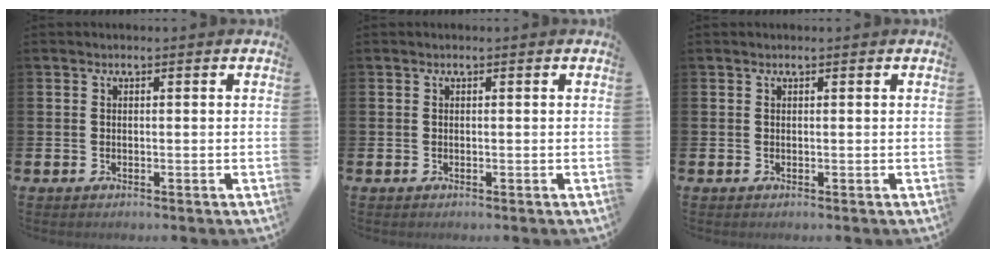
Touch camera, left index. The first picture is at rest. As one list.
[{"total": 0.0}, {"total": 0.0}]